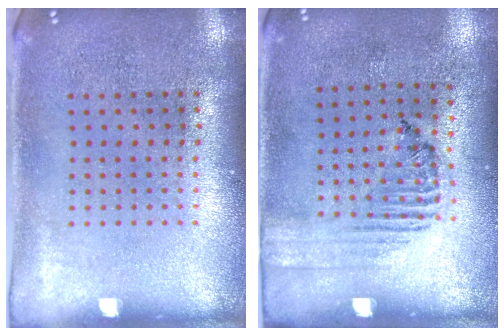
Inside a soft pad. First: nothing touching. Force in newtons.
{"total": 1.5, "press": 1.1, "slide": 1.0}